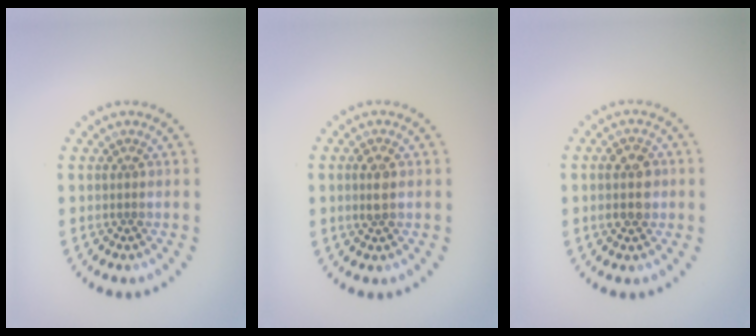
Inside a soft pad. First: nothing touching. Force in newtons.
{"total": 1.8, "press": 1.8, "slide": 0.3}
{"total": 2.9, "press": 2.9, "slide": 0.1}